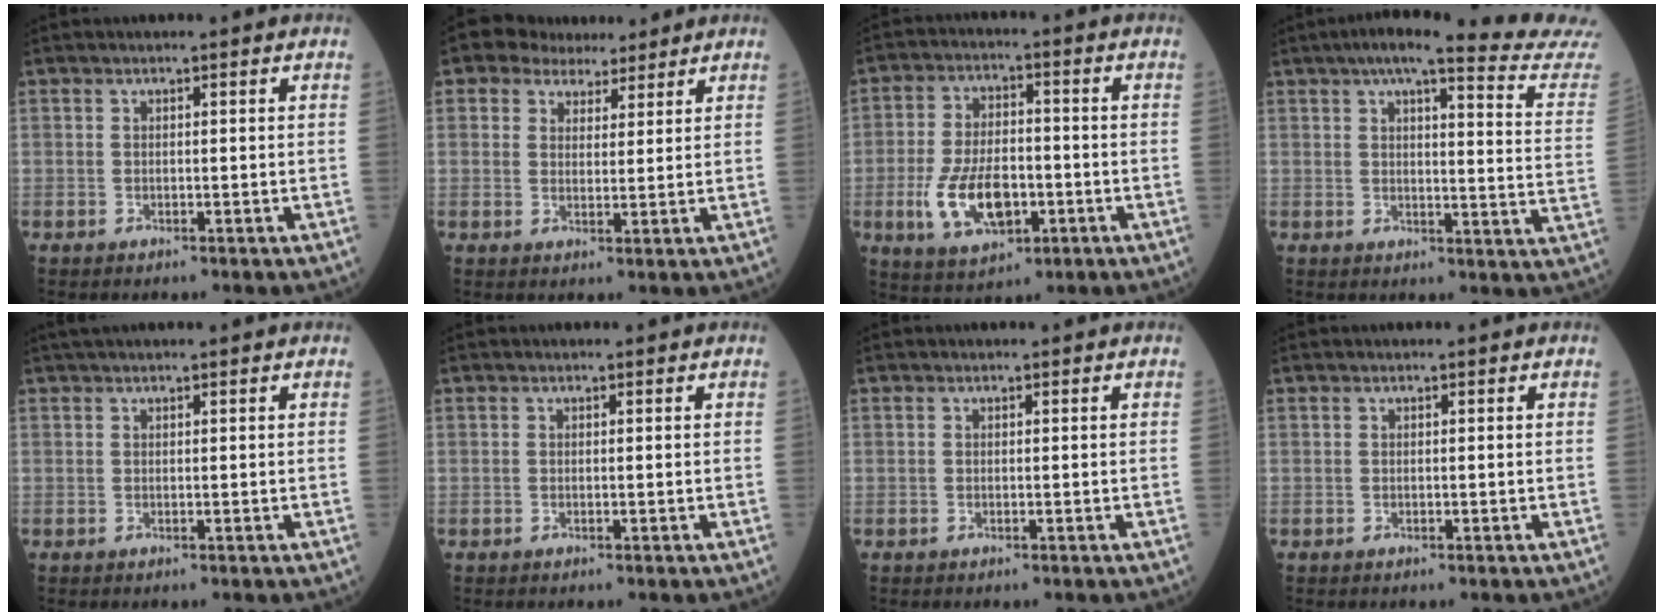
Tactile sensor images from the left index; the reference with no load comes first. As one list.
[{"total": 5.4, "force": [4.2, 3.2, 1.2], "torque": [-0.020, 0.021, 0.071]}, {"total": 10.6, "force": [-3.2, 5.4, 8.5], "torque": [-0.179, 0.000, -0.050]}, {"total": 20.0, "force": [18.2, -0.8, 8.1], "torque": [-0.103, -0.069, 0.207]}, {"total": 1.8, "force": [1.5, -0.1, 0.9], "torque": [-0.013, 0.021, 0.029]}, {"total": 0.0}, {"total": 0.0}, {"total": 0.0}]